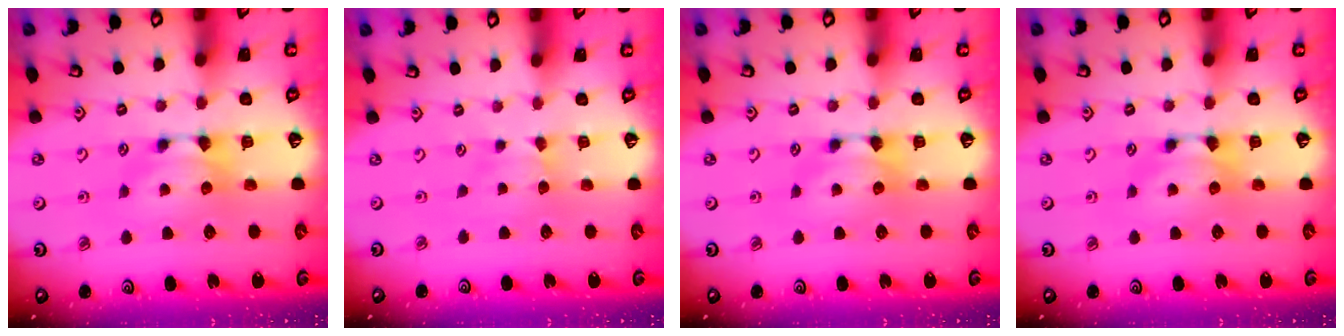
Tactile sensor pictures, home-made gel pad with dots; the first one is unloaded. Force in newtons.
{"total": 1.7, "press": 1.6, "slide": 0.4}
{"total": 0.0}
{"total": 0.0}